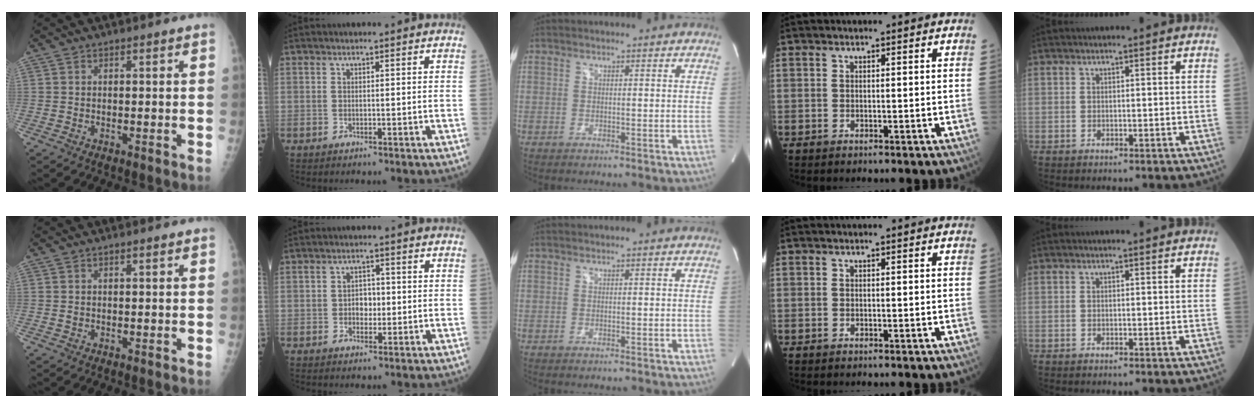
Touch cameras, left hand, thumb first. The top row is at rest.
{"thumb": {"total": 0.7, "force": [0.3, 0.3, 0.6], "torque": [-0.009, 0.001, 0.007]}, "index": {"total": 2.5, "force": [-0.2, 1.8, 1.8], "torque": [-0.025, 0.005, -0.002]}}